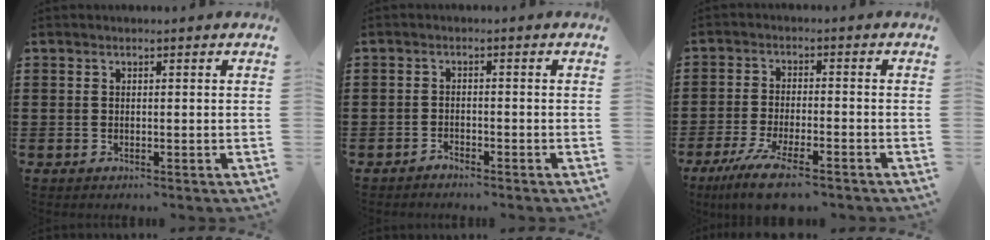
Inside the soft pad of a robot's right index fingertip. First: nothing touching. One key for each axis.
{"total": 1.5, "fx": -1.5, "fy": 0.2, "fz": 0.0, "tx": -0.004, "ty": 0.005, "tz": -0.032}
{"total": 6.9, "fx": -5.2, "fy": 0.9, "fz": 4.4, "tx": -0.105, "ty": -0.014, "tz": -0.100}